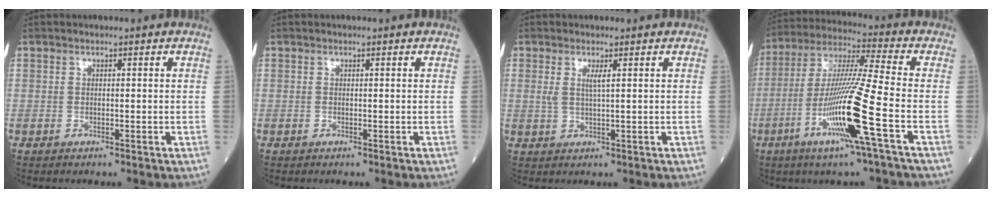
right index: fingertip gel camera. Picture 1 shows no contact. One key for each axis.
{"total": 0.0}
{"total": 2.1, "fx": 0.8, "fy": 0.0, "fz": 1.9, "tx": -0.047, "ty": -0.002, "tz": 0.019}
{"total": 15.2, "fx": -5.3, "fy": -1.5, "fz": 14.2, "tx": -0.285, "ty": -0.016, "tz": -0.104}